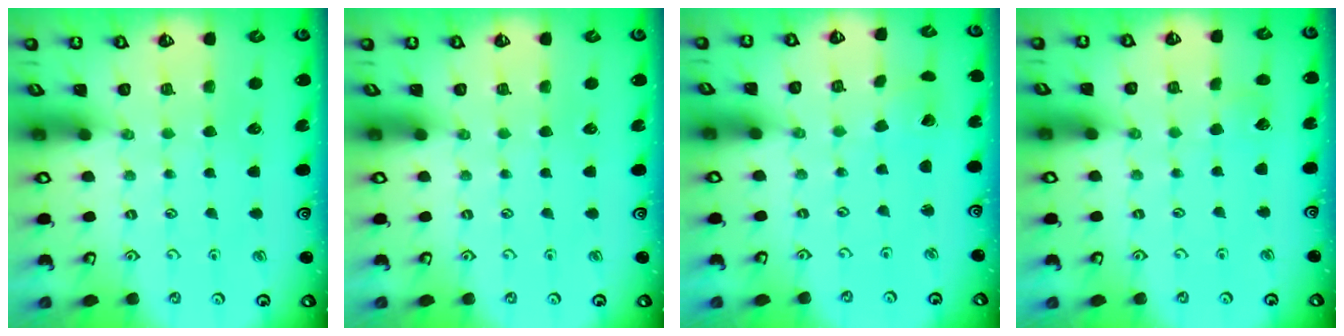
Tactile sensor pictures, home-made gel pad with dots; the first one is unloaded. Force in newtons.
{"total": 0.0}
{"total": 2.1, "press": 2.1, "slide": 0.2}
{"total": 2.7, "press": 2.7, "slide": 0.3}